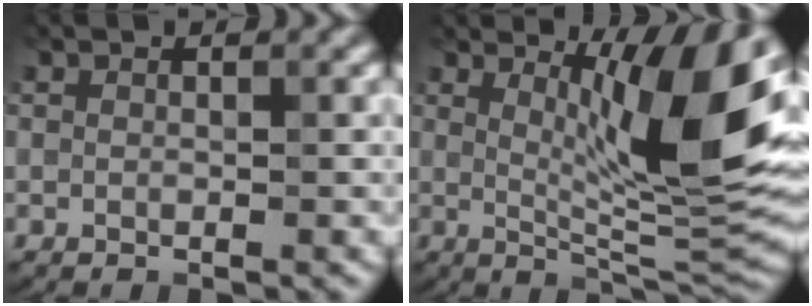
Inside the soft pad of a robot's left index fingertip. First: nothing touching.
{"total": 10.5, "force": [3.3, 2.1, 9.7], "torque": [-0.136, -0.016, 0.061]}